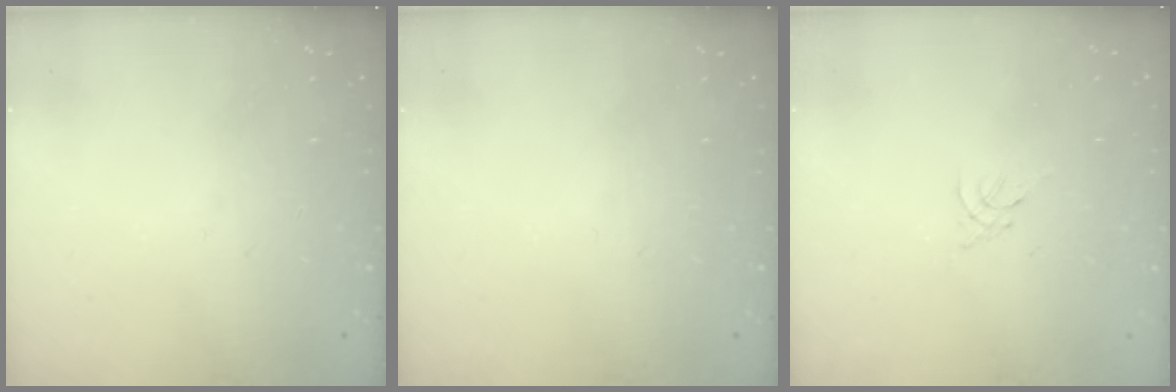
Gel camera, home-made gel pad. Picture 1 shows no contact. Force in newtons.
{"total": 0.0}
{"total": 0.0}